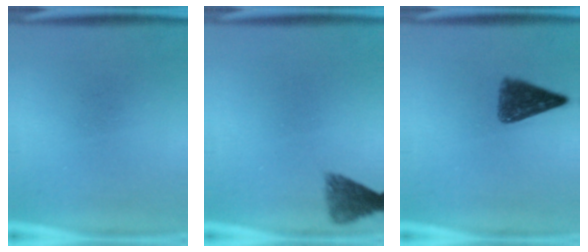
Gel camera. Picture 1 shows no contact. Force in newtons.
{"total": 3.4}
{"total": 6.2}